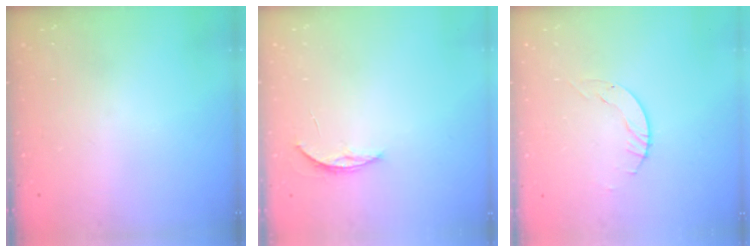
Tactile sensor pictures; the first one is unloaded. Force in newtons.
{"total": 3.7, "press": 3.7, "slide": 0.5}
{"total": 3.1, "press": 3.1, "slide": 0.4}